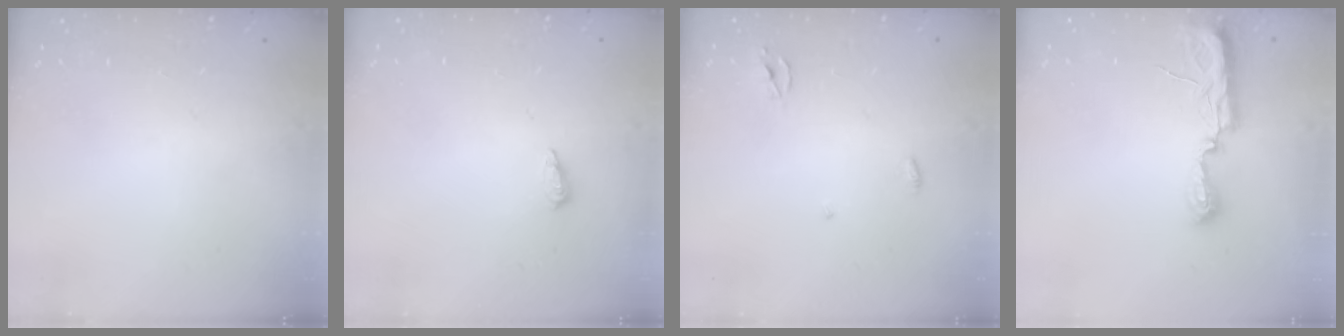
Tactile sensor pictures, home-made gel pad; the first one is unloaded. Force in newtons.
{"total": 3.4, "press": 3.3, "slide": 0.5}
{"total": 2.3, "press": 2.3, "slide": 0.1}
{"total": 7.7, "press": 7.7, "slide": 0.6}